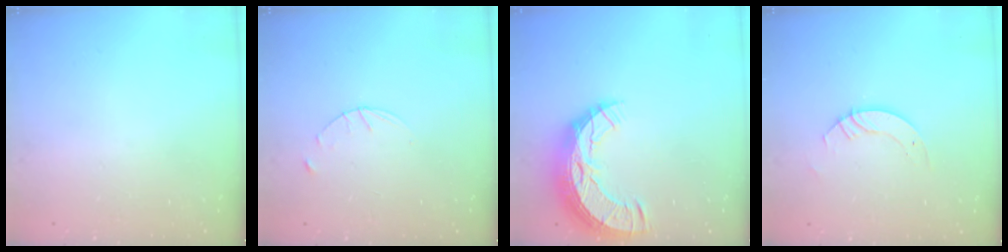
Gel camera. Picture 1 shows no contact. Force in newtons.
{"total": 3.6, "press": 3.5, "slide": 0.4}
{"total": 13.4, "press": 13.4, "slide": 0.9}
{"total": 3.7, "press": 3.7, "slide": 0.3}